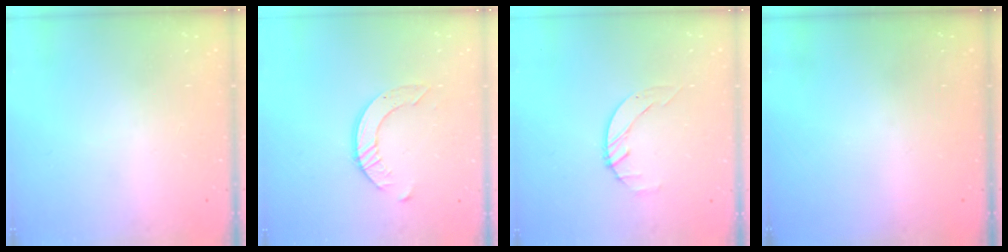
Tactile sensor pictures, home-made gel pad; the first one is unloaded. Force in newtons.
{"total": 8.0, "press": 7.9, "slide": 0.8}
{"total": 1.4, "press": 1.4, "slide": 0.2}
{"total": 0.0}